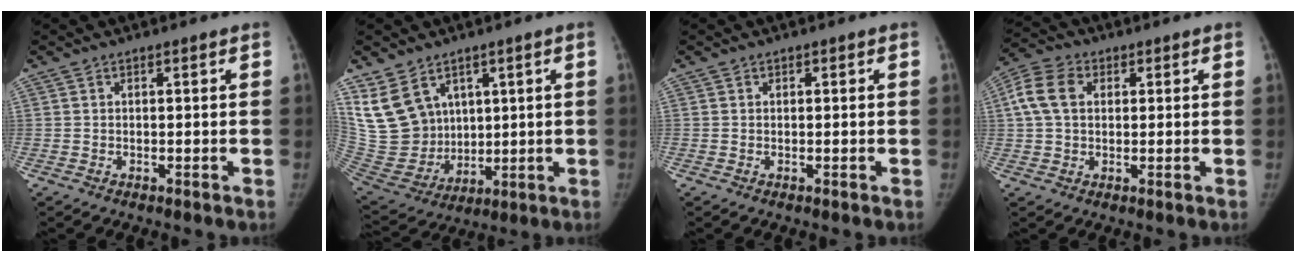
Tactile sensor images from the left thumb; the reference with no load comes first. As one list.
[{"total": 14.4, "force": [7.2, 10.8, 6.3], "torque": [-0.099, -0.022, 0.167]}, {"total": 0.0}, {"total": 8.2, "force": [1.9, 5.9, 5.4], "torque": [-0.107, 0.016, 0.031]}]